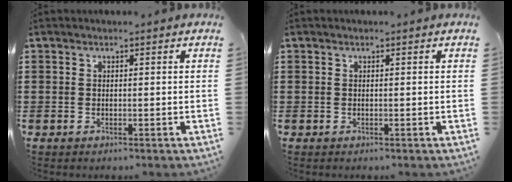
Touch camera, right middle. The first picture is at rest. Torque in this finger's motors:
{"motor_torque": [0.03, -0.03, 0.00, 0.00]}